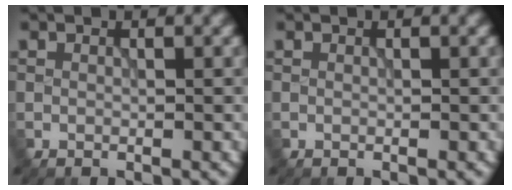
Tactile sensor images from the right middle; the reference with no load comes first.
{"total": 0.0}